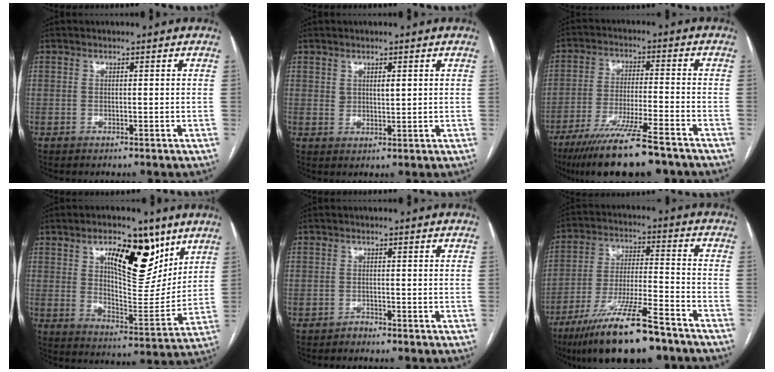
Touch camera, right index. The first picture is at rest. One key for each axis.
{"total": 2.2, "fx": 1.0, "fy": 1.0, "fz": 1.8, "tx": -0.031, "ty": -0.001, "tz": 0.020}
{"total": 14.3, "fx": -10.8, "fy": 1.2, "fz": 9.3, "tx": -0.167, "ty": -0.039, "tz": -0.181}
{"total": 15.4, "fx": 7.9, "fy": 6.0, "fz": 11.8, "tx": -0.171, "ty": -0.002, "tz": 0.131}
{"total": 0.8, "fx": -0.7, "fy": 0.3, "fz": -0.2, "tx": 0.006, "ty": 0.000, "tz": -0.017}
{"total": 16.8, "fx": -11.9, "fy": 2.3, "fz": 11.8, "tx": -0.209, "ty": -0.029, "tz": -0.209}